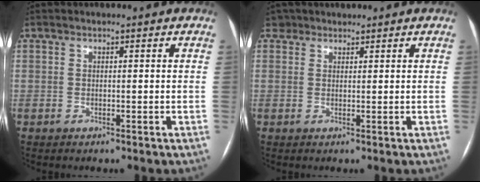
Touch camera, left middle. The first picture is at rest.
{"total": 1.7, "force": [1.3, 1.0, -0.5], "torque": [0.011, 0.011, 0.017]}